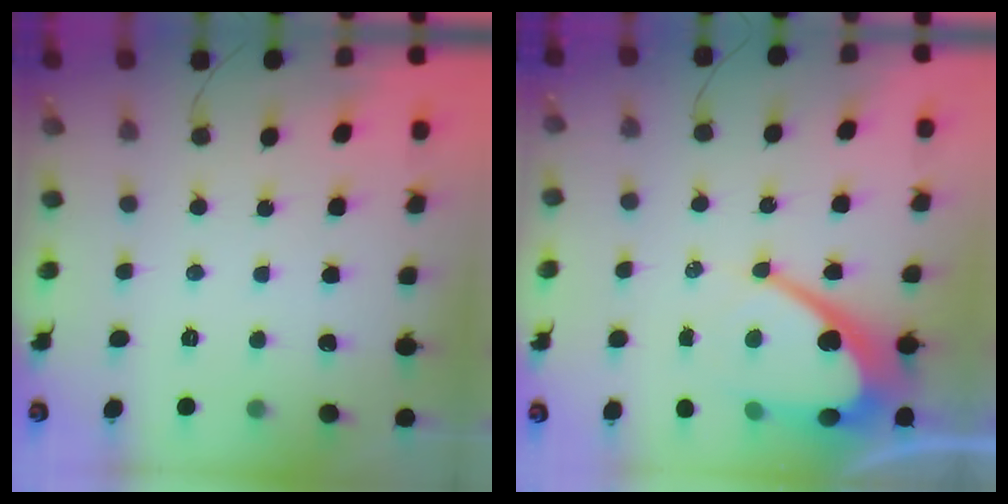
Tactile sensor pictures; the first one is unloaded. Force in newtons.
{"total": 13.7, "press": 13.6, "slide": 1.2}